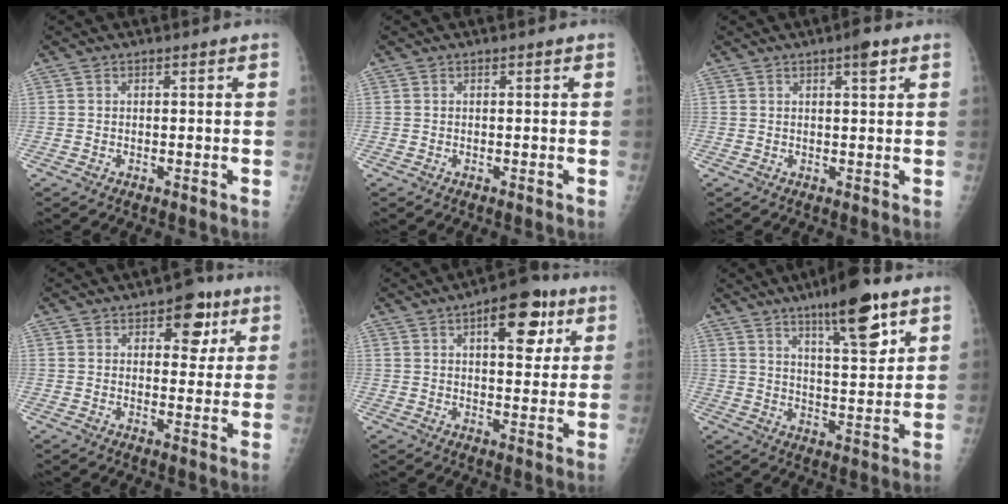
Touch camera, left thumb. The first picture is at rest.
{"total": 0.0}
{"total": 2.7, "force": [1.5, 0.6, 2.1], "torque": [-0.026, -0.004, 0.019]}
{"total": 7.3, "force": [3.6, 4.4, 4.6], "torque": [-0.020, -0.012, 0.041]}
{"total": 11.0, "force": [4.8, 5.2, 8.4], "torque": [-0.080, -0.011, 0.062]}
{"total": 12.8, "force": [7.6, 3.1, 9.8], "torque": [-0.133, -0.043, 0.118]}